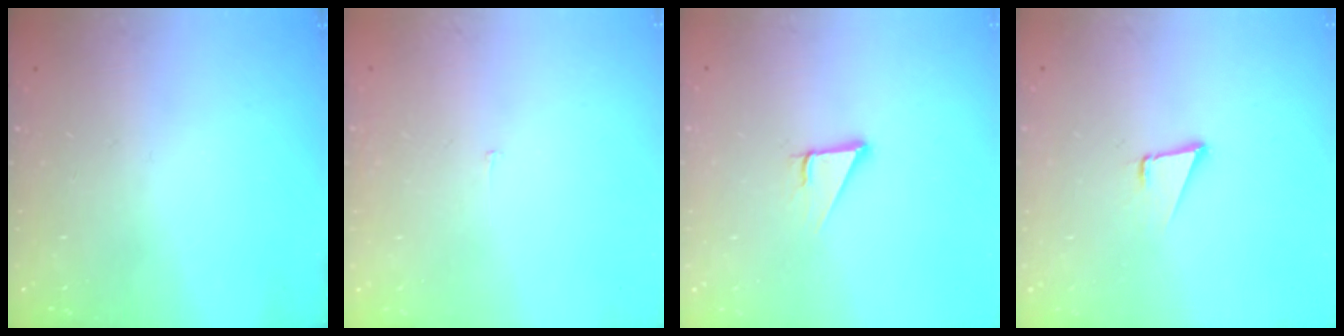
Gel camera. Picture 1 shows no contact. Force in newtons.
{"total": 1.9, "press": 1.9, "slide": 0.1}
{"total": 3.0, "press": 3.0, "slide": 0.2}
{"total": 1.7, "press": 1.7, "slide": 0.1}